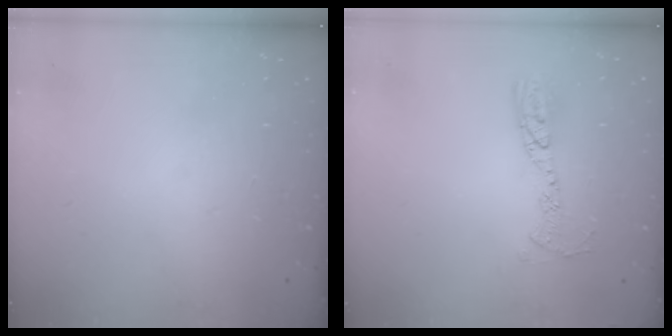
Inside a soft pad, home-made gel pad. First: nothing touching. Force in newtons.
{"total": 10.6, "press": 10.6, "slide": 0.9}